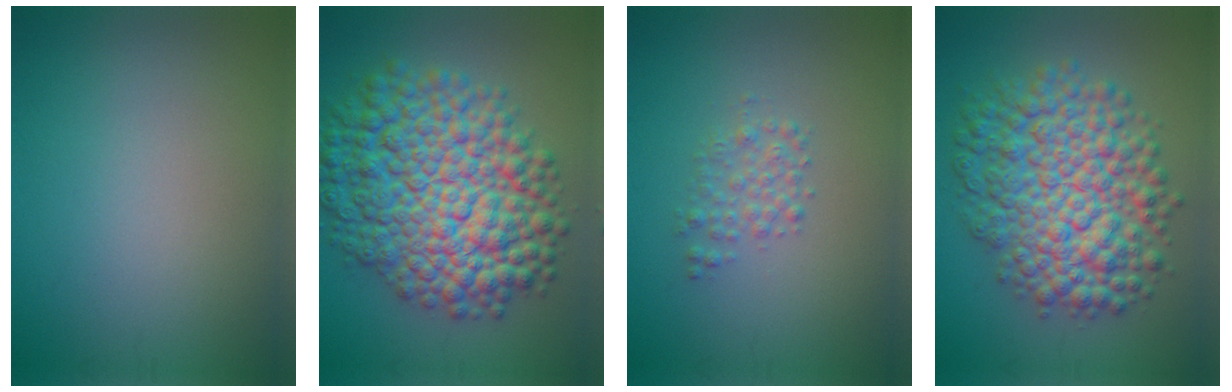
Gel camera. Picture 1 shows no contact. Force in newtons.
{"total": 13.0, "press": 13.0, "slide": 0.3}
{"total": 1.8, "press": 1.8, "slide": 0.0}
{"total": 9.9, "press": 9.9, "slide": 0.2}